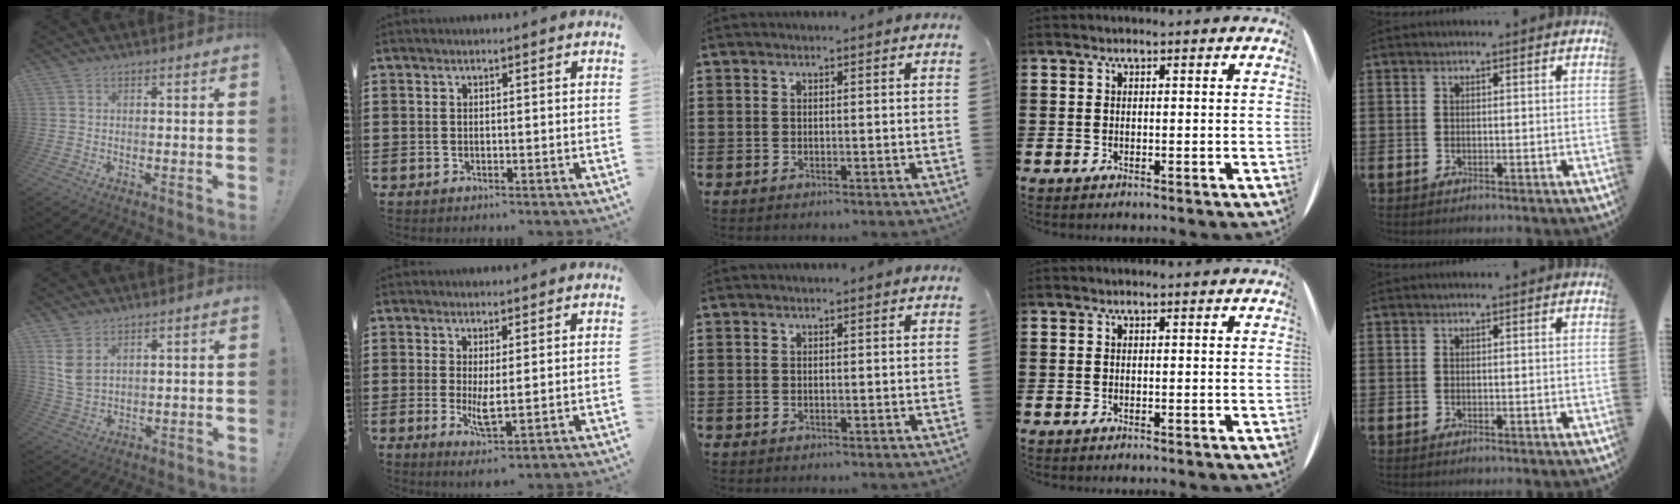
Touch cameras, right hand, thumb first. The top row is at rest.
{"thumb": {"total": 6.3, "force": [3.3, 3.8, 3.8], "torque": [-0.073, -0.014, 0.065]}, "index": {"total": 3.4, "force": [0.3, 0.8, 3.3], "torque": [-0.063, -0.008, 0.002]}}